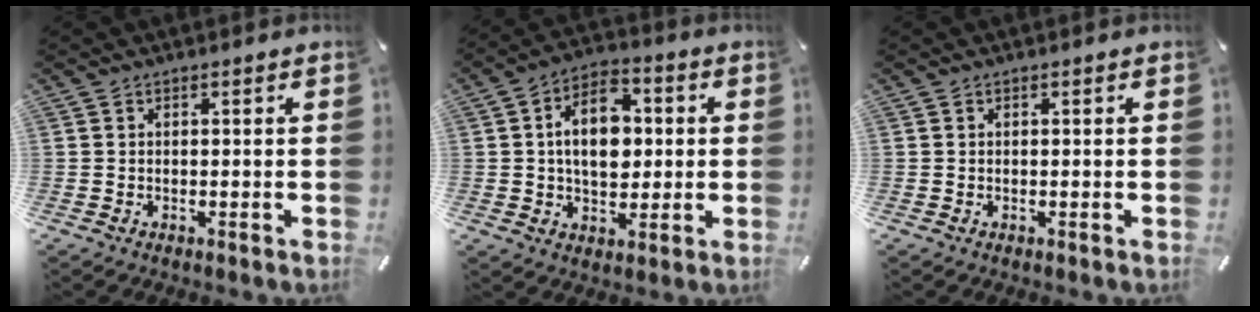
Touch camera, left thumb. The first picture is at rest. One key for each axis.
{"total": 12.4, "fx": 1.1, "fy": 8.4, "fz": 9.1, "tx": -0.163, "ty": 0.006, "tz": 0.017}
{"total": 0.0}